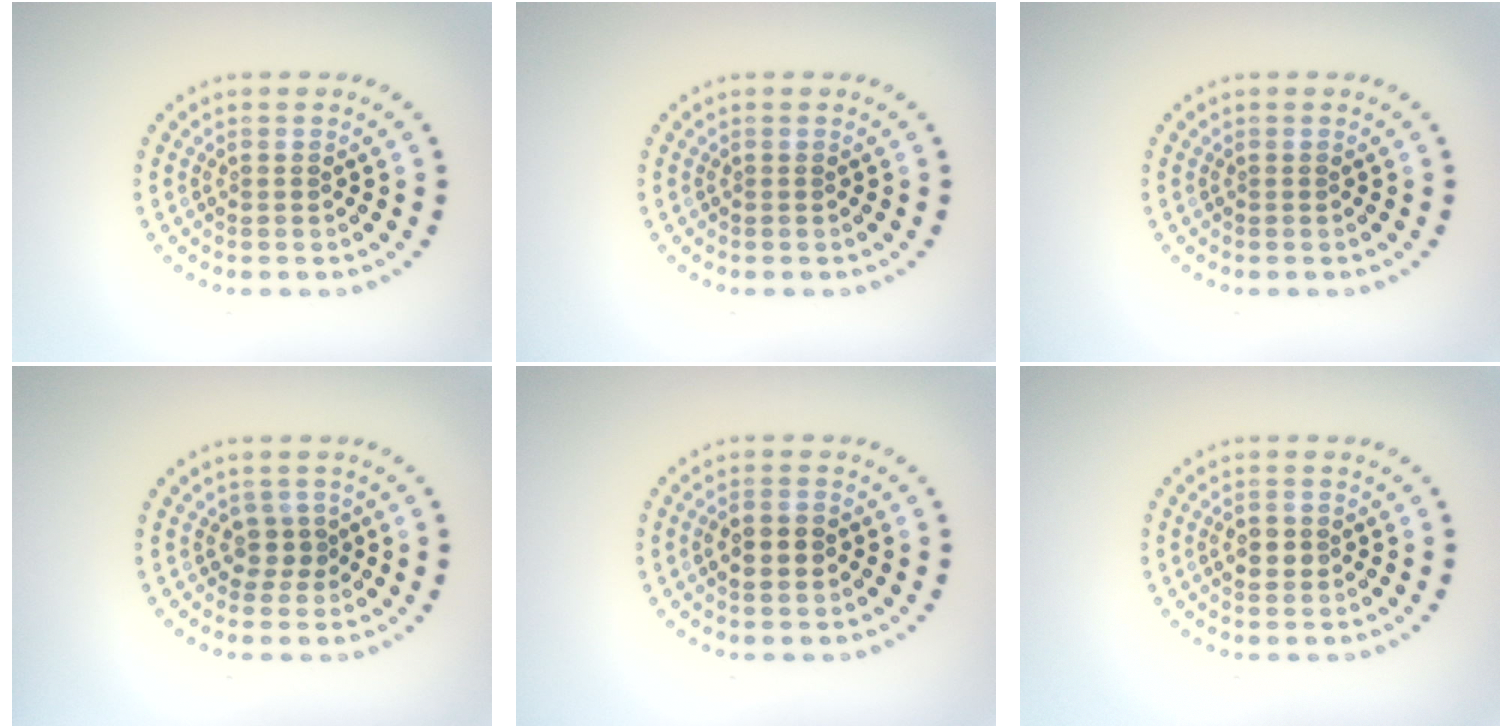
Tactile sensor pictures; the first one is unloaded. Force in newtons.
{"total": 0.0}
{"total": 0.0}
{"total": 1.6, "press": 1.2, "slide": 1.1}
{"total": 2.3, "press": 2.3, "slide": 0.2}
{"total": 2.2, "press": 2.2, "slide": 0.1}